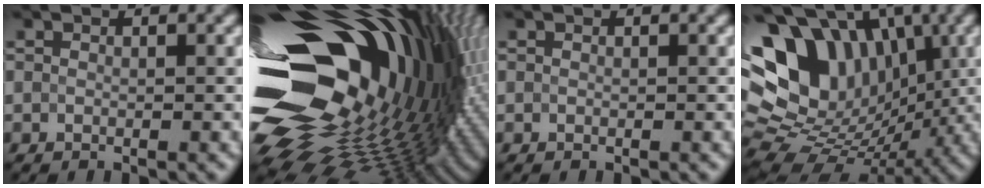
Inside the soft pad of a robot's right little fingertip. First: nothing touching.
{"total": 21.1, "force": [2.4, 12.6, 16.7], "torque": [-0.300, -0.028, 0.034]}
{"total": 0.0}
{"total": 16.0, "force": [3.6, 12.2, 9.6], "torque": [-0.188, 0.026, 0.073]}